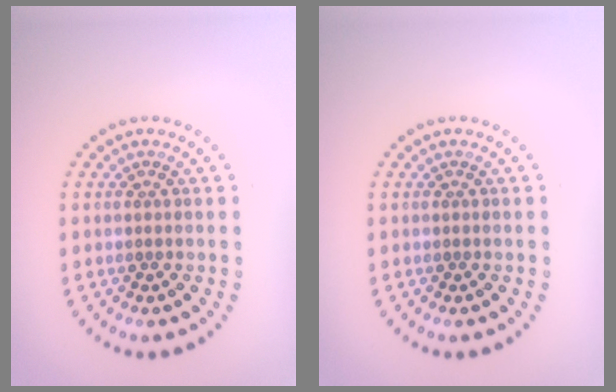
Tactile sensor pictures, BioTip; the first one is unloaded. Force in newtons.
{"total": 0.0}